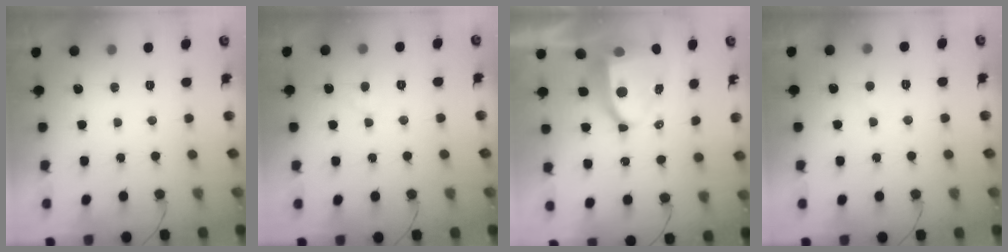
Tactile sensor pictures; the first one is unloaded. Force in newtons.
{"total": 3.3, "press": 3.3, "slide": 0.4}
{"total": 9.4, "press": 9.3, "slide": 1.2}
{"total": 2.3, "press": 2.3, "slide": 0.3}